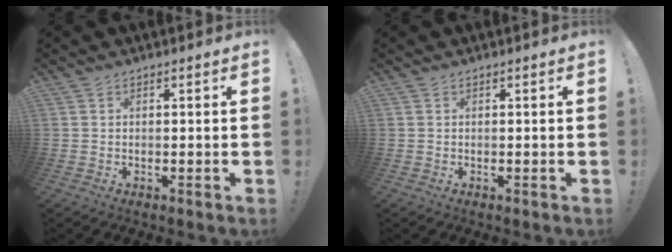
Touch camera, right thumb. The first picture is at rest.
{"total": 0.0}